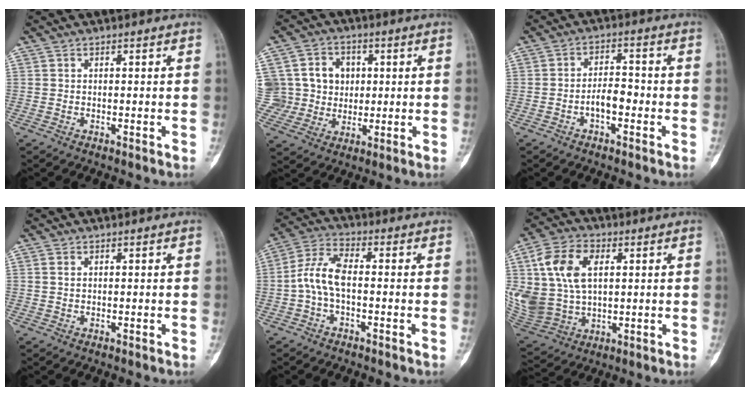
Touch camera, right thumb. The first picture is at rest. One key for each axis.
{"total": 12.3, "fx": 2.5, "fy": 11.4, "fz": 4.1, "tx": -0.044, "ty": 0.024, "tz": 0.058}
{"total": 4.6, "fx": -1.7, "fy": 2.4, "fz": 3.5, "tx": -0.050, "ty": 0.023, "tz": -0.034}
{"total": 0.8, "fx": 0.3, "fy": 0.5, "fz": 0.5, "tx": -0.012, "ty": 0.002, "tz": 0.006}
{"total": 7.4, "fx": -1.0, "fy": 3.5, "fz": 6.4, "tx": -0.138, "ty": 0.027, "tz": -0.028}
{"total": 17.9, "fx": 4.1, "fy": 12.3, "fz": 12.4, "tx": -0.259, "ty": -0.005, "tz": 0.088}